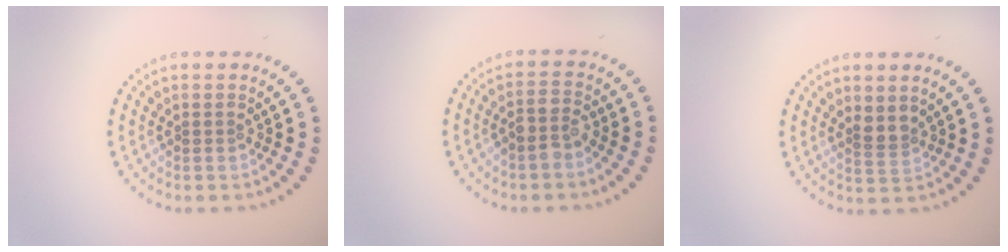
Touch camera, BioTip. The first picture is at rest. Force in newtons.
{"total": 2.3, "press": 2.1, "slide": 1.1}
{"total": 1.5, "press": 1.2, "slide": 1.0}